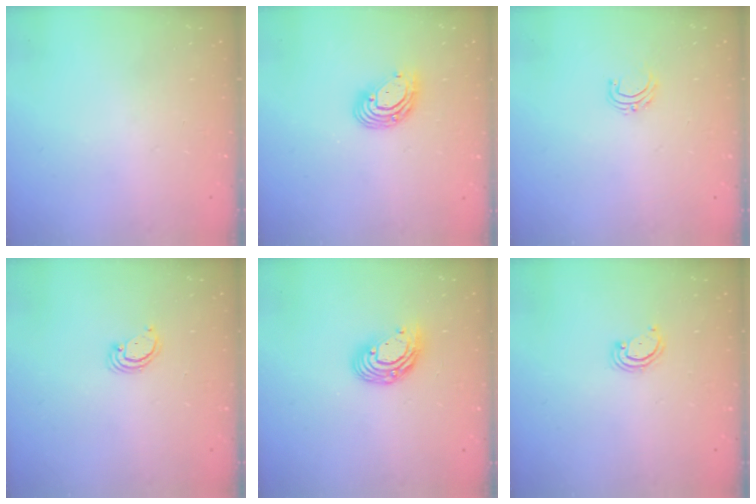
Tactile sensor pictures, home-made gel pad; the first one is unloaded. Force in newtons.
{"total": 9.6, "press": 9.4, "slide": 1.9}
{"total": 4.7, "press": 4.7, "slide": 0.3}
{"total": 2.4, "press": 2.4, "slide": 0.2}
{"total": 9.8, "press": 9.8, "slide": 0.9}
{"total": 3.3, "press": 3.2, "slide": 0.4}